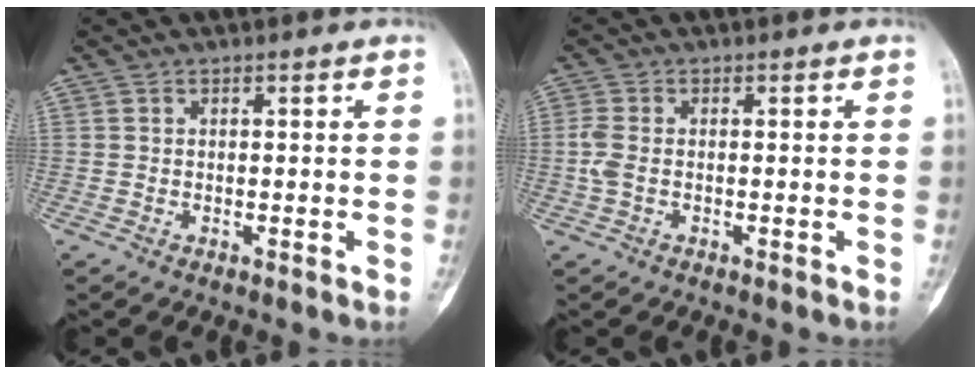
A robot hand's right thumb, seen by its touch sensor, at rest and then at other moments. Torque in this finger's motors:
{"motor_torque": [-0.26, 0.33, 0.20, 0.17, 0.02]}